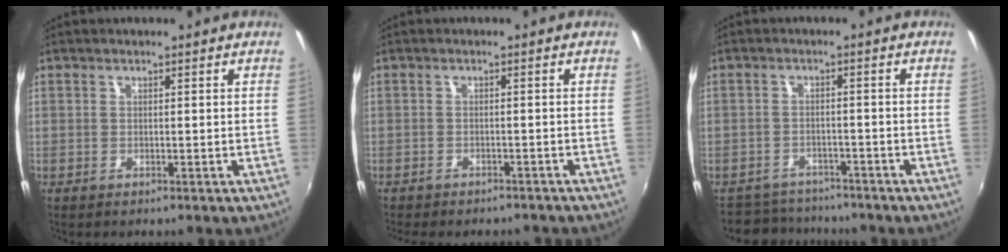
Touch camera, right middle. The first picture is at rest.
{"total": 6.7, "force": [-6.0, 2.0, 2.4], "torque": [-0.058, -0.019, -0.083]}
{"total": 7.4, "force": [-6.7, 3.0, 0.9], "torque": [-0.036, 0.007, -0.104]}